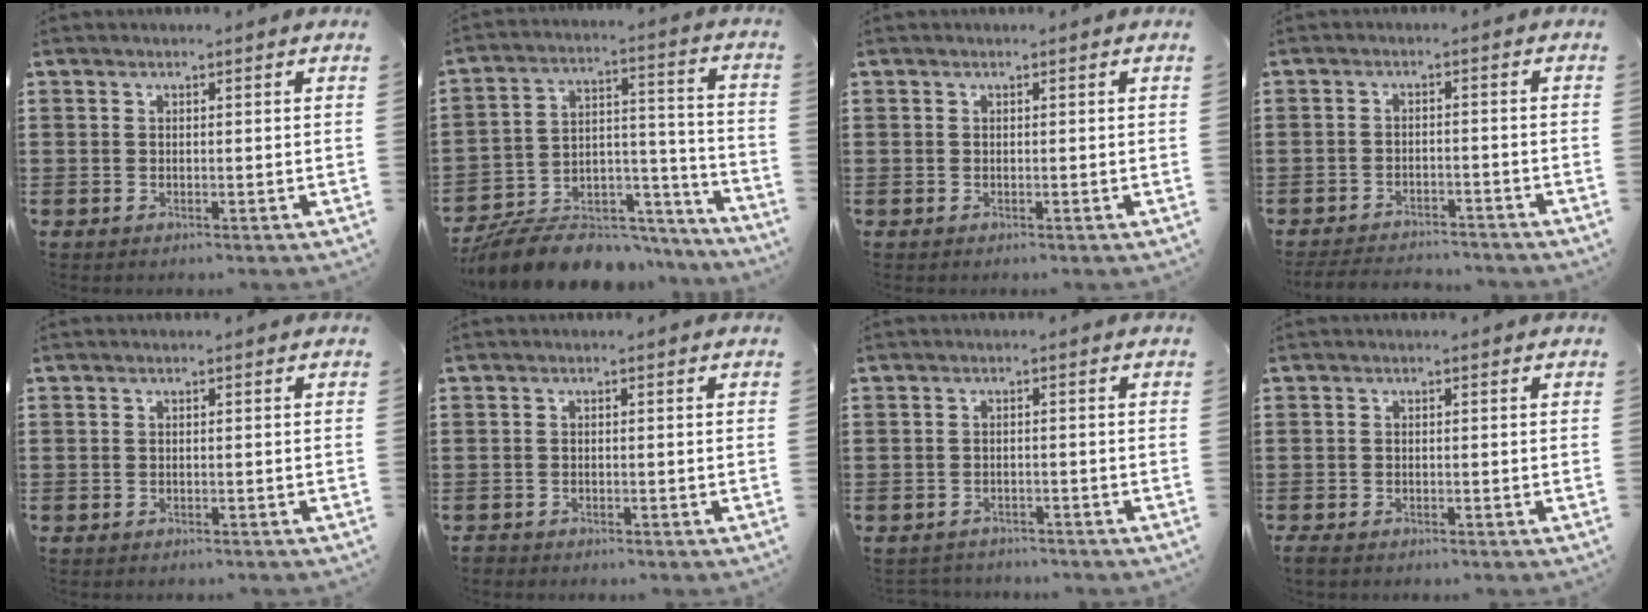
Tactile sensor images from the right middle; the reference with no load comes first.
{"total": 9.6, "force": [-8.7, 3.0, 2.7], "torque": [-0.055, 0.018, -0.169]}
{"total": 0.0}
{"total": 3.5, "force": [-3.4, 0.6, 0.3], "torque": [-0.015, -0.001, -0.075]}
{"total": 0.5, "force": [-0.5, 0.1, 0.1], "torque": [-0.003, 0.000, -0.011]}
{"total": 1.1, "force": [-1.1, 0.4, -0.1], "torque": [-0.002, 0.004, -0.024]}
{"total": 1.9, "force": [-1.8, 0.4, -0.2], "torque": [-0.004, 0.000, -0.041]}
{"total": 1.1, "force": [-1.0, 0.4, 0.3], "torque": [-0.008, 0.002, -0.020]}